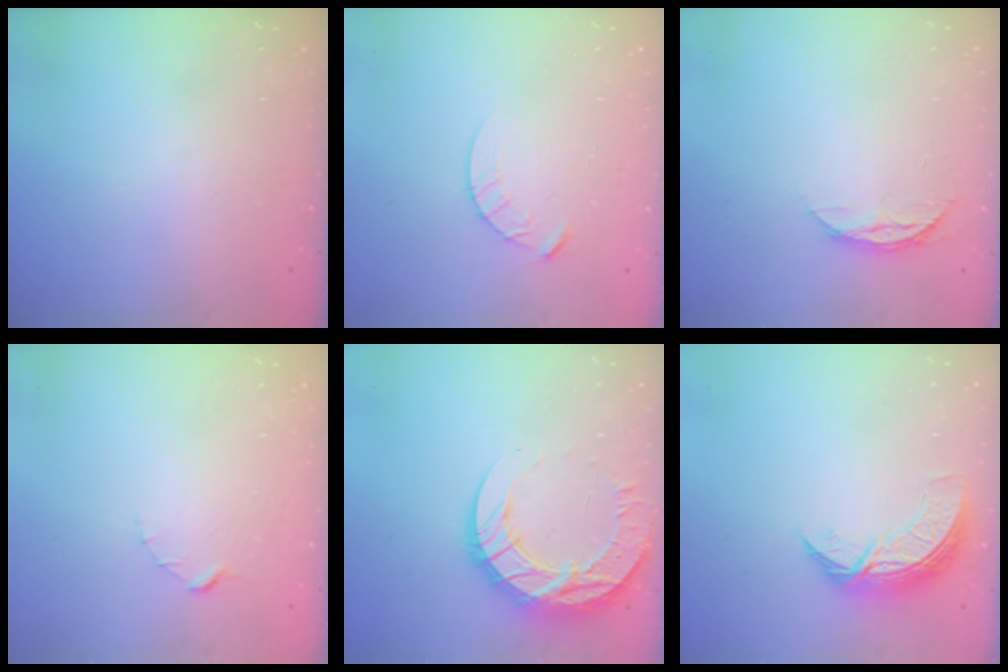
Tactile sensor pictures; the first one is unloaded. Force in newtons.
{"total": 4.7, "press": 4.7, "slide": 0.5}
{"total": 7.3, "press": 7.3, "slide": 0.6}
{"total": 1.5, "press": 1.5, "slide": 0.2}
{"total": 16.8, "press": 16.7, "slide": 1.7}
{"total": 8.2, "press": 8.2, "slide": 0.3}